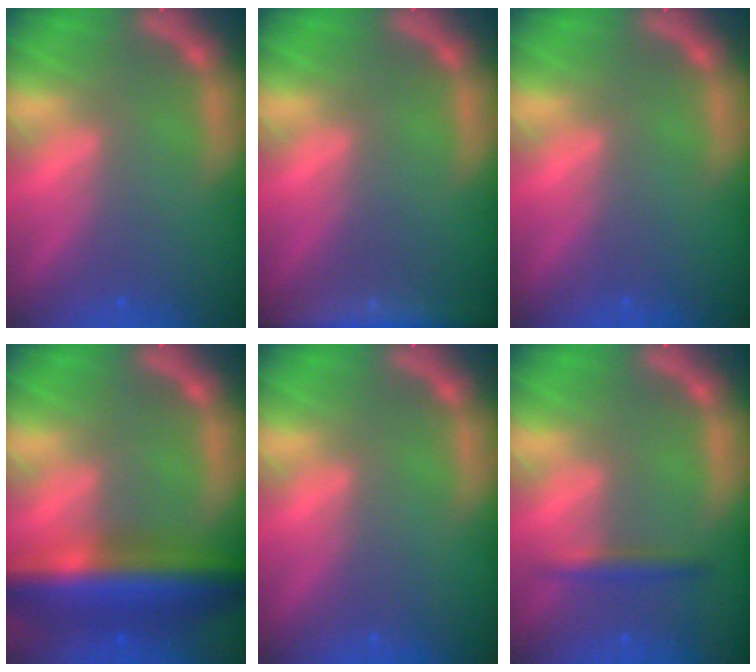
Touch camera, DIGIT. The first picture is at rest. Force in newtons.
{"total": 7.4}
{"total": 0.0}
{"total": 10.0}
{"total": 0.0}
{"total": 1.9}